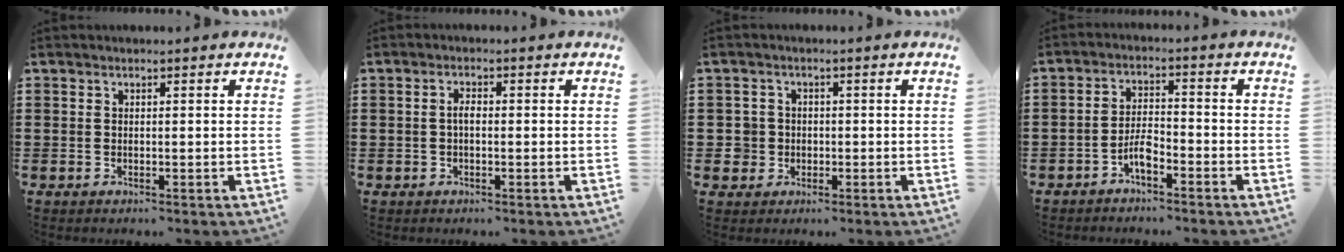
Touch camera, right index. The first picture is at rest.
{"total": 1.7, "force": [-0.3, 0.6, 1.6], "torque": [-0.031, 0.001, -0.006]}
{"total": 2.9, "force": [-0.6, 2.8, 0.5], "torque": [-0.023, 0.005, -0.015]}
{"total": 4.0, "force": [-2.6, 1.2, 2.8], "torque": [-0.067, 0.000, -0.052]}